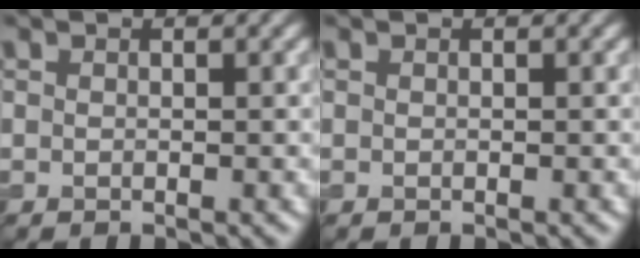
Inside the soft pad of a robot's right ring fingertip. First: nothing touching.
{"total": 0.0}